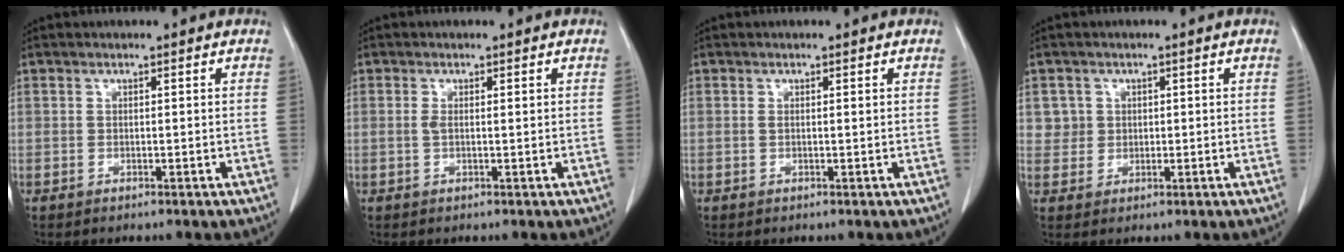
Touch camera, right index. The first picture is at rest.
{"total": 1.3, "force": [0.2, 0.4, 1.2], "torque": [-0.025, 0.004, 0.005]}
{"total": 0.7, "force": [0.2, 0.1, 0.6], "torque": [-0.015, 0.003, 0.006]}
{"total": 2.9, "force": [0.9, 2.8, -0.2], "torque": [0.024, 0.003, 0.012]}